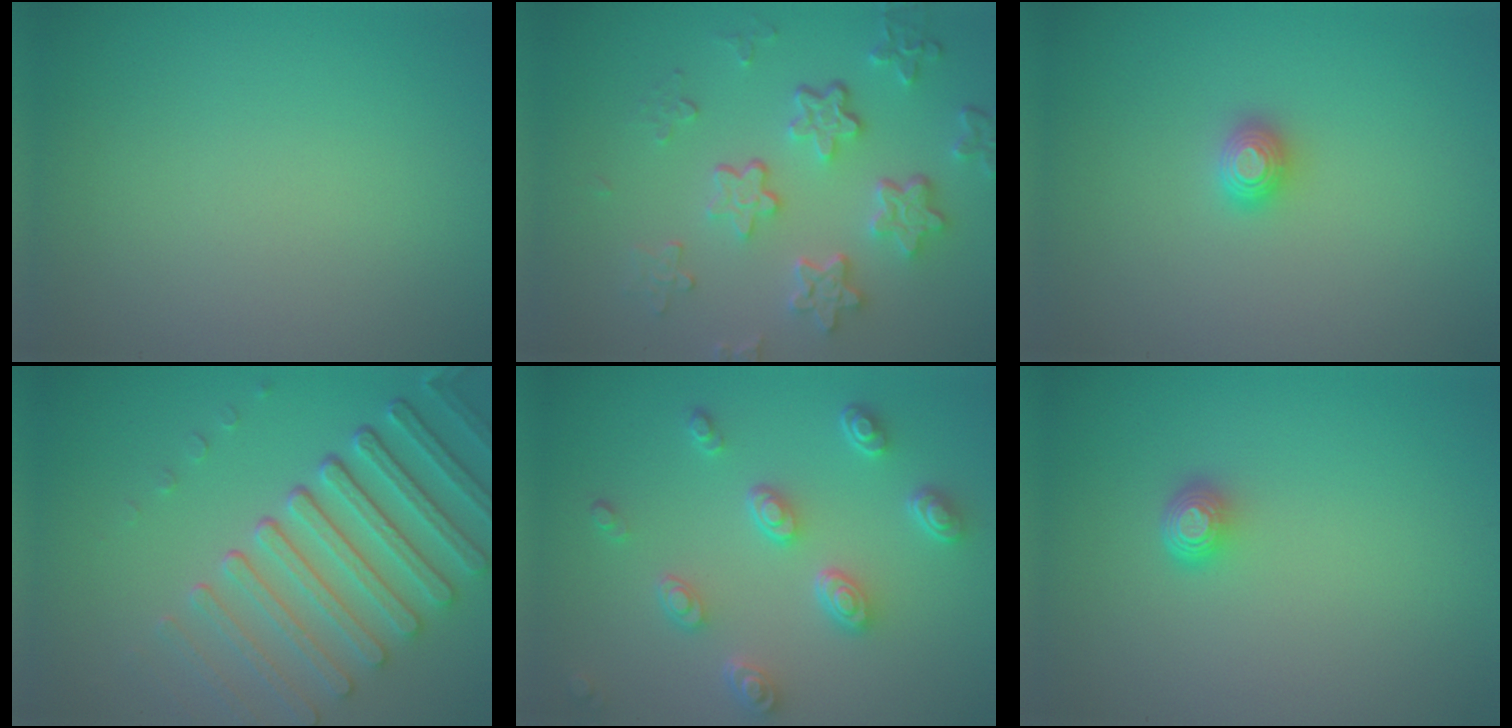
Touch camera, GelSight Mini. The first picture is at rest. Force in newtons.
{"total": 5.6, "press": 4.3, "slide": 3.6}
{"total": 1.2, "press": 1.2, "slide": 0.1}
{"total": 7.2, "press": 5.4, "slide": 4.7}
{"total": 4.8, "press": 3.8, "slide": 2.9}
{"total": 1.5, "press": 1.1, "slide": 1.1}